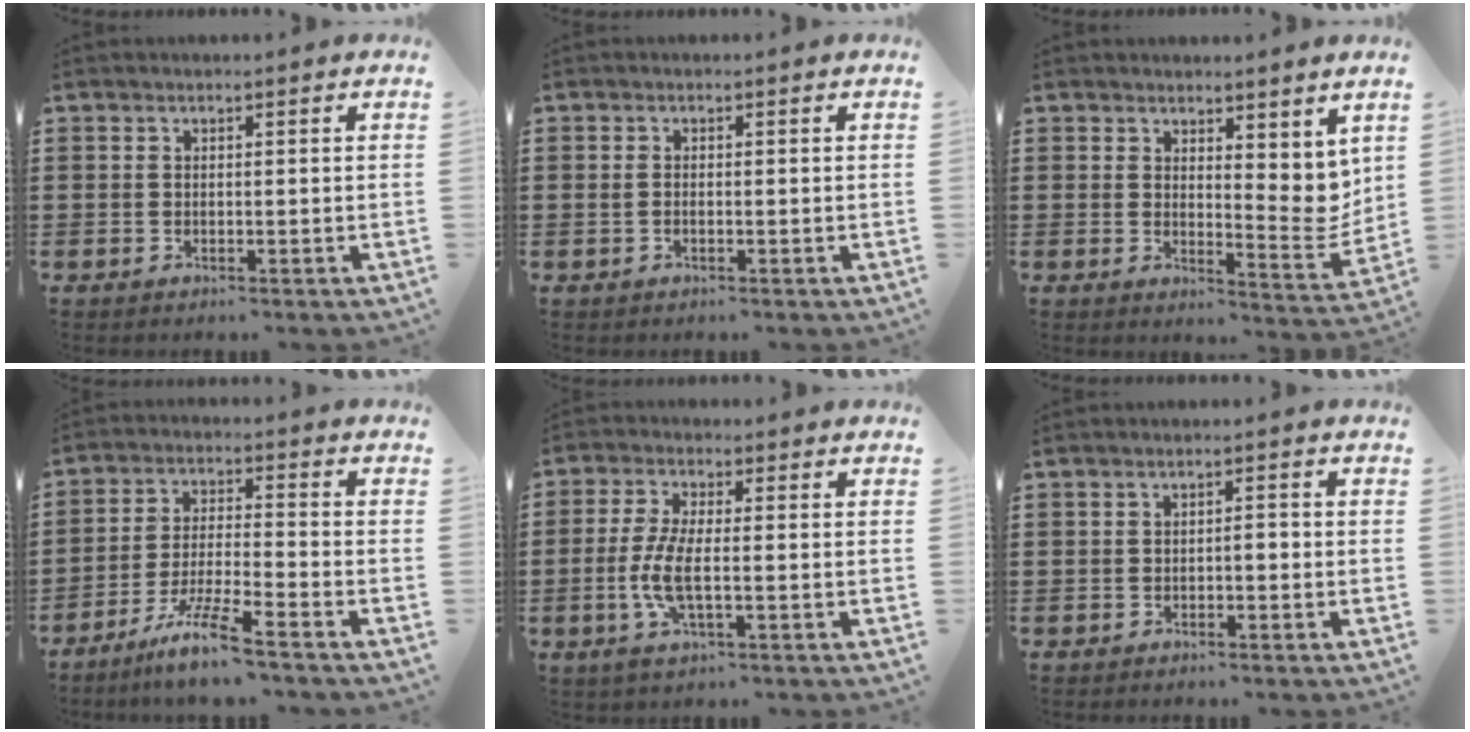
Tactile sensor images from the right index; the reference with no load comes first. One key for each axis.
{"total": 0.7, "fx": -0.3, "fy": 0.1, "fz": 0.6, "tx": -0.014, "ty": -0.006, "tz": -0.005}
{"total": 5.9, "fx": 4.1, "fy": 2.8, "fz": 3.2, "tx": -0.040, "ty": -0.029, "tz": 0.074}
{"total": 8.4, "fx": -6.6, "fy": -0.1, "fz": 5.2, "tx": -0.116, "ty": -0.014, "tz": -0.132}
{"total": 6.5, "fx": -1.5, "fy": 1.9, "fz": 6.0, "tx": -0.141, "ty": -0.013, "tz": -0.036}
{"total": 1.1, "fx": -0.7, "fy": 0.4, "fz": 0.8, "tx": -0.017, "ty": -0.002, "tz": -0.013}